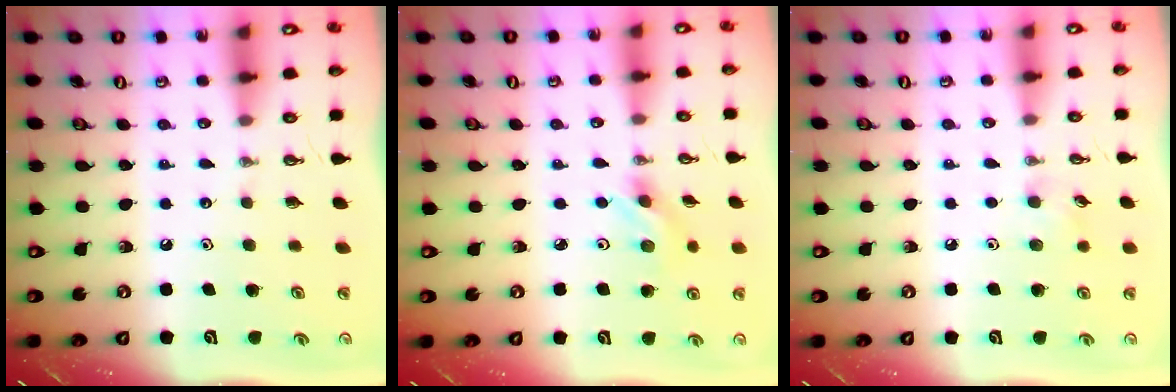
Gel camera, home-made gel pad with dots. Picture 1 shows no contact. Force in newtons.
{"total": 3.2, "press": 3.0, "slide": 0.9}
{"total": 5.4, "press": 5.2, "slide": 1.4}